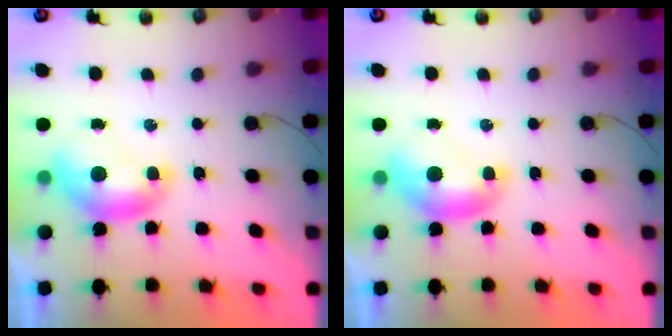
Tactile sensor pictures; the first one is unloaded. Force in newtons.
{"total": 0.0}